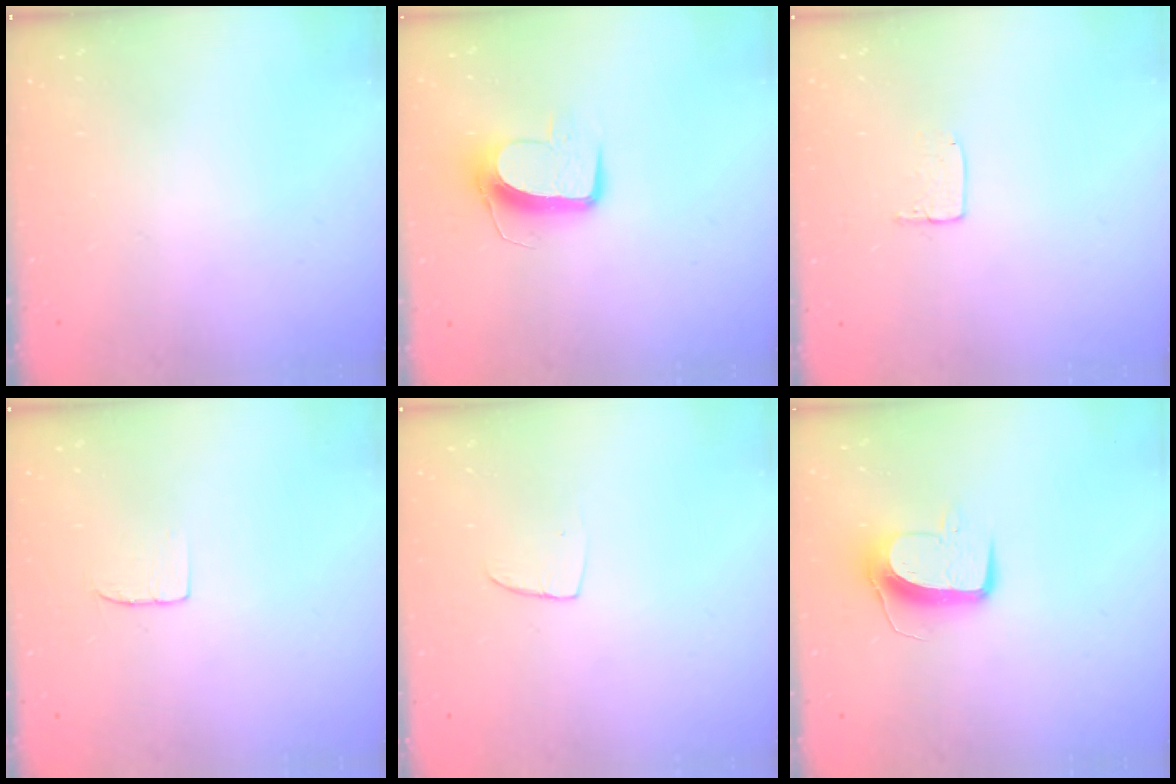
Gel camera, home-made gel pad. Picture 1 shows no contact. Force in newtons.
{"total": 10.2, "press": 10.1, "slide": 0.5}
{"total": 5.2, "press": 5.2, "slide": 0.4}
{"total": 3.9, "press": 3.9, "slide": 0.3}
{"total": 3.1, "press": 3.1, "slide": 0.2}
{"total": 9.8, "press": 9.7, "slide": 0.8}